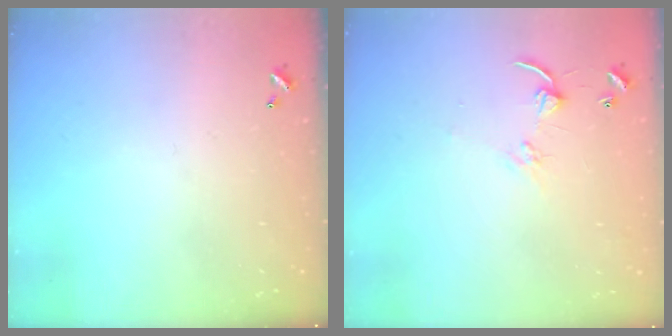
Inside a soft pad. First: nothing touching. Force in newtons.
{"total": 4.6, "press": 4.6, "slide": 0.4}